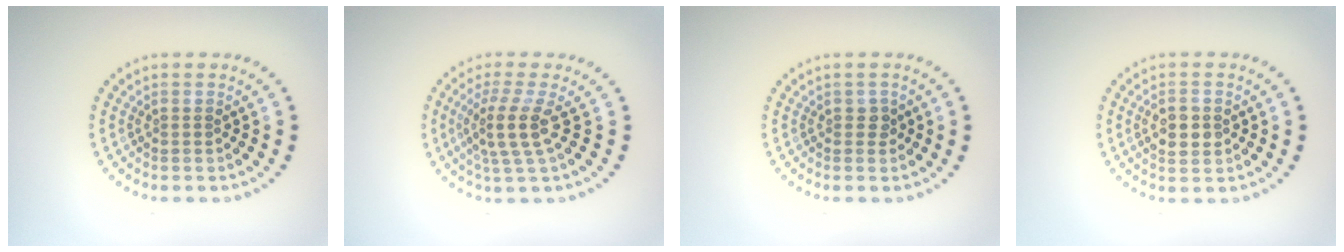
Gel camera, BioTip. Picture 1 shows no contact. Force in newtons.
{"total": 3.3, "press": 2.4, "slide": 2.3}
{"total": 0.8, "press": 0.8, "slide": 0.3}
{"total": 2.4, "press": 2.3, "slide": 0.2}